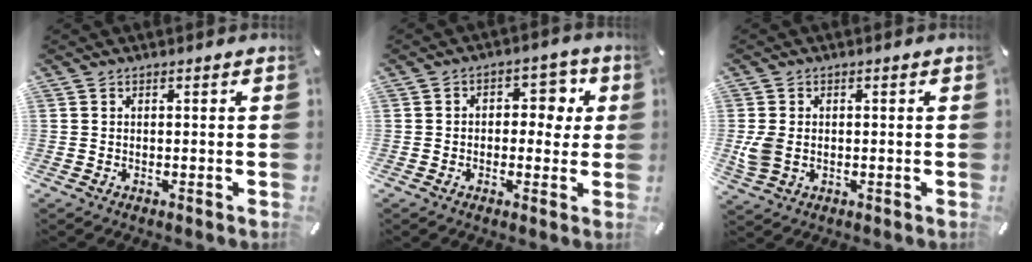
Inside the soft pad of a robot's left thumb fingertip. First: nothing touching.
{"total": 6.3, "force": [0.3, 5.0, 3.9], "torque": [-0.042, 0.004, -0.004]}
{"total": 5.3, "force": [-0.5, 4.0, 3.5], "torque": [-0.072, 0.000, -0.009]}